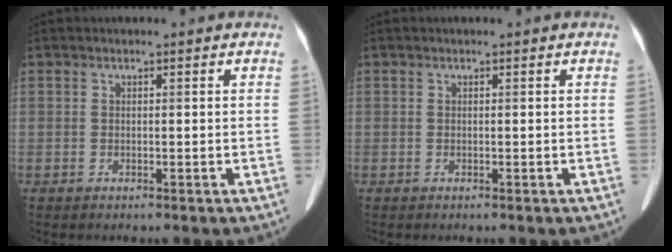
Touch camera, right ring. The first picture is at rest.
{"total": 0.0}